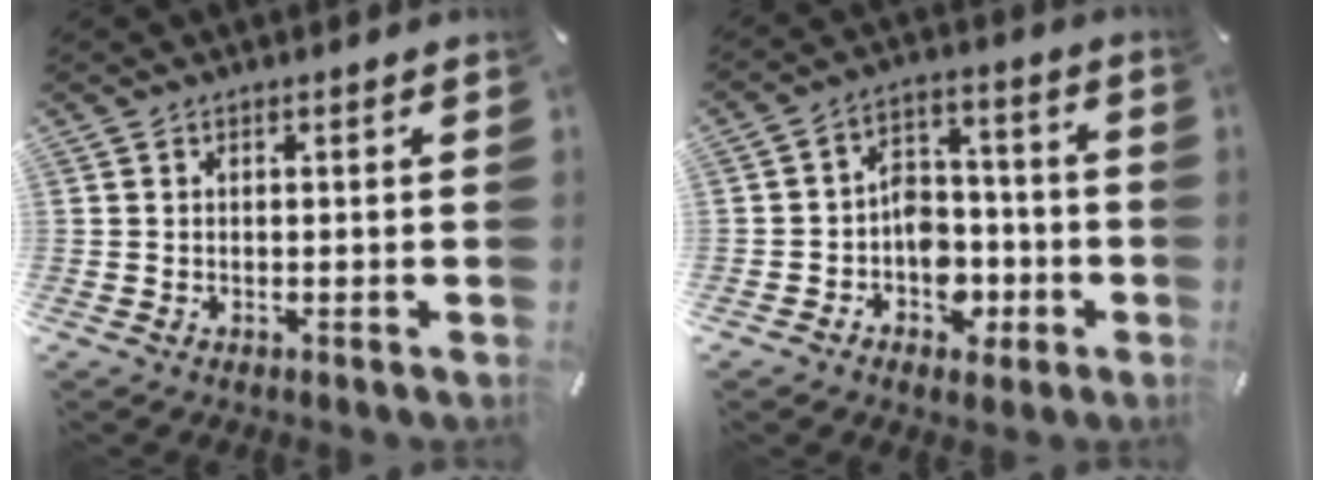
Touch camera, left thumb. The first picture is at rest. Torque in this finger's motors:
{"motor_torque": [1.31, 1.72, 0.79, 0.47, 0.13]}